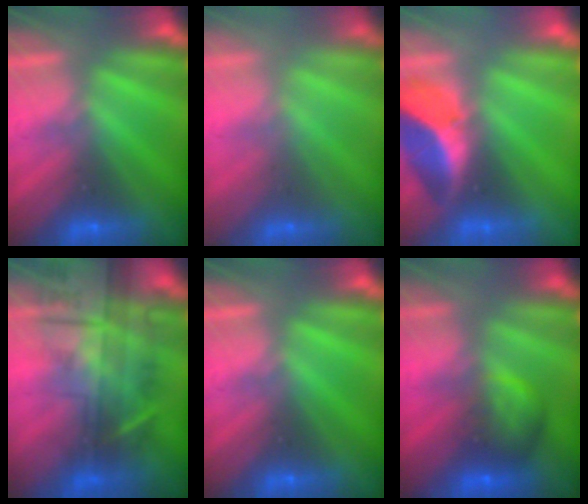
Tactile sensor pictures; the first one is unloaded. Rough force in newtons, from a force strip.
{"total": 2.6}
{"total": 2.3}
{"total": 11.1}
{"total": 0.0}
{"total": 5.5}